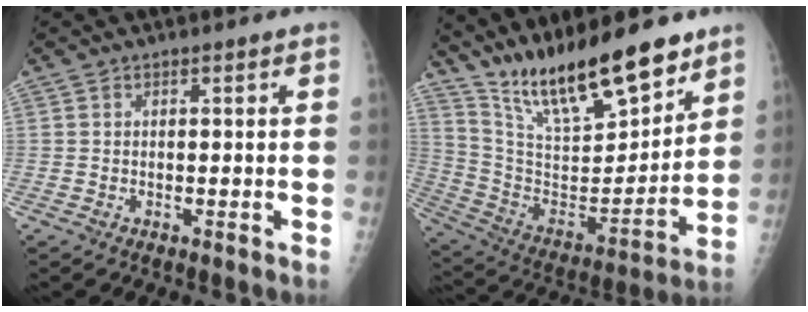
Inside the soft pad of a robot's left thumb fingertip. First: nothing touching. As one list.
[{"total": 22.6, "force": [17.3, 6.5, 13.0], "torque": [-0.180, -0.095, 0.308]}]